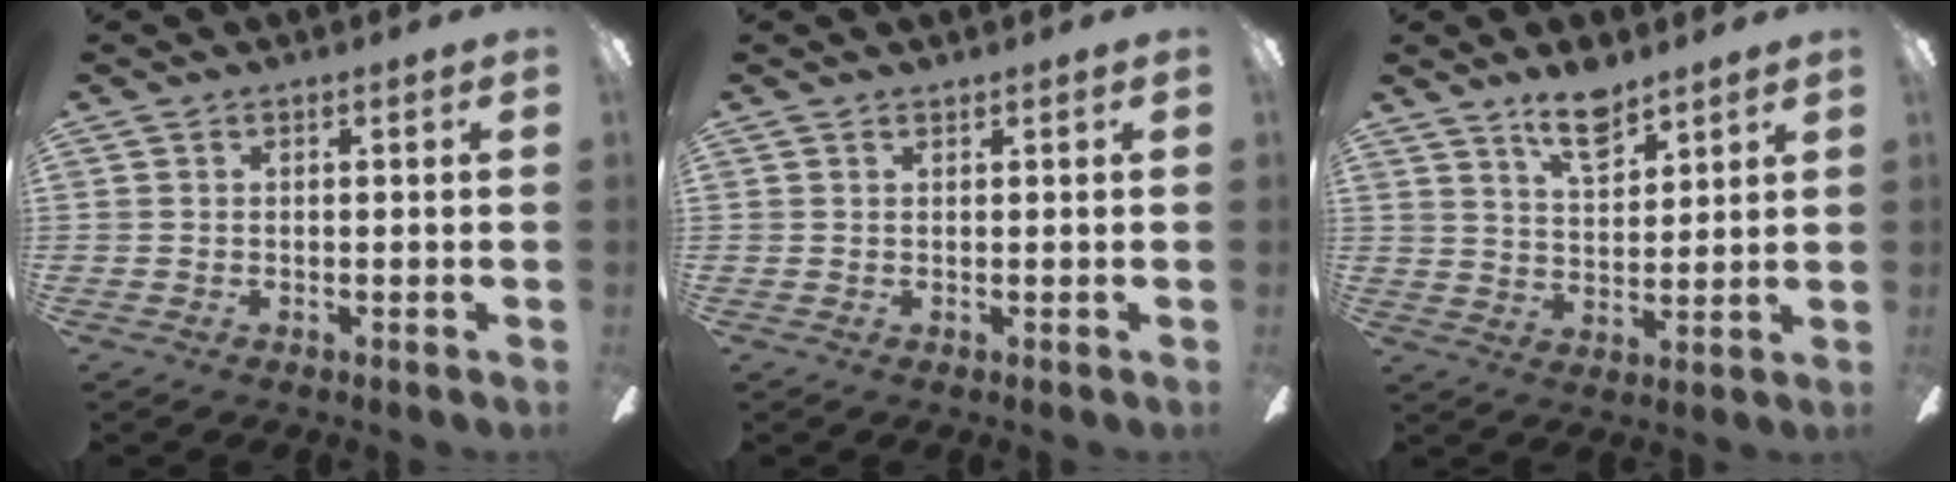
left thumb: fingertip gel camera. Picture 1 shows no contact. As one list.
[{"total": 0.6, "force": [0.5, 0.0, 0.0], "torque": [0.000, -0.001, 0.011]}, {"total": 9.6, "force": [7.2, 3.8, 5.0], "torque": [-0.084, -0.035, 0.128]}]